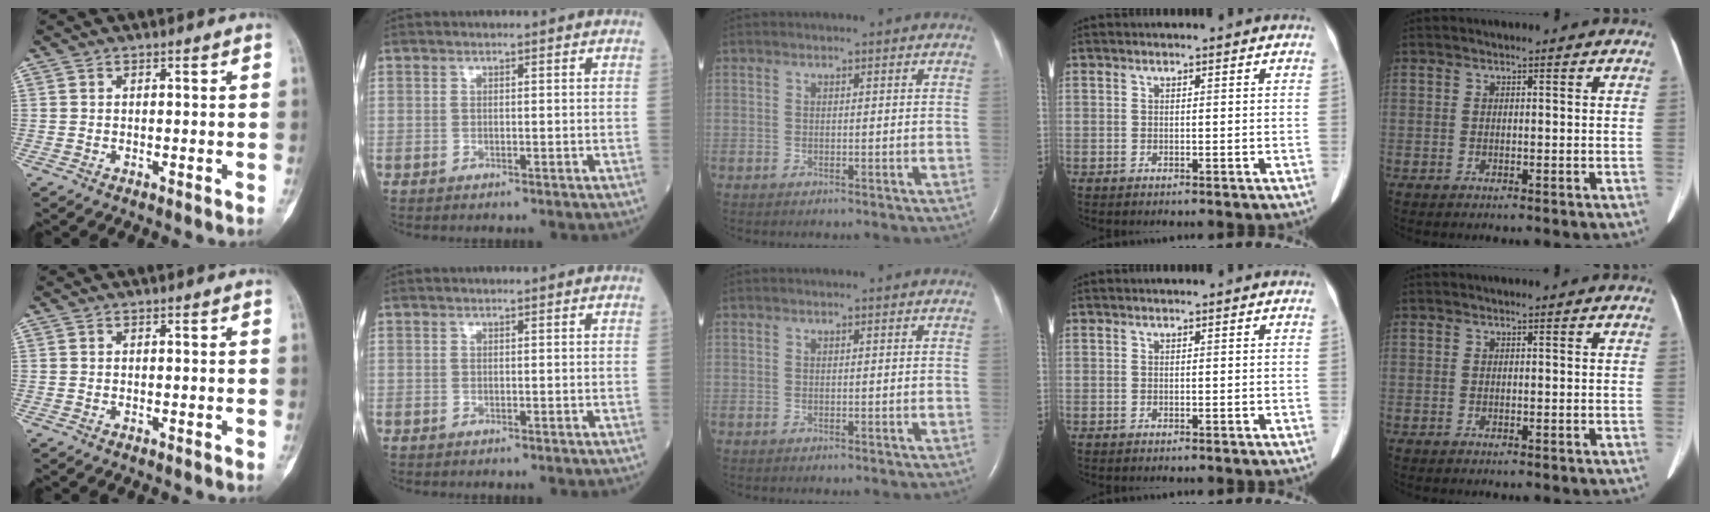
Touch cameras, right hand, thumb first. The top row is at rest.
{}